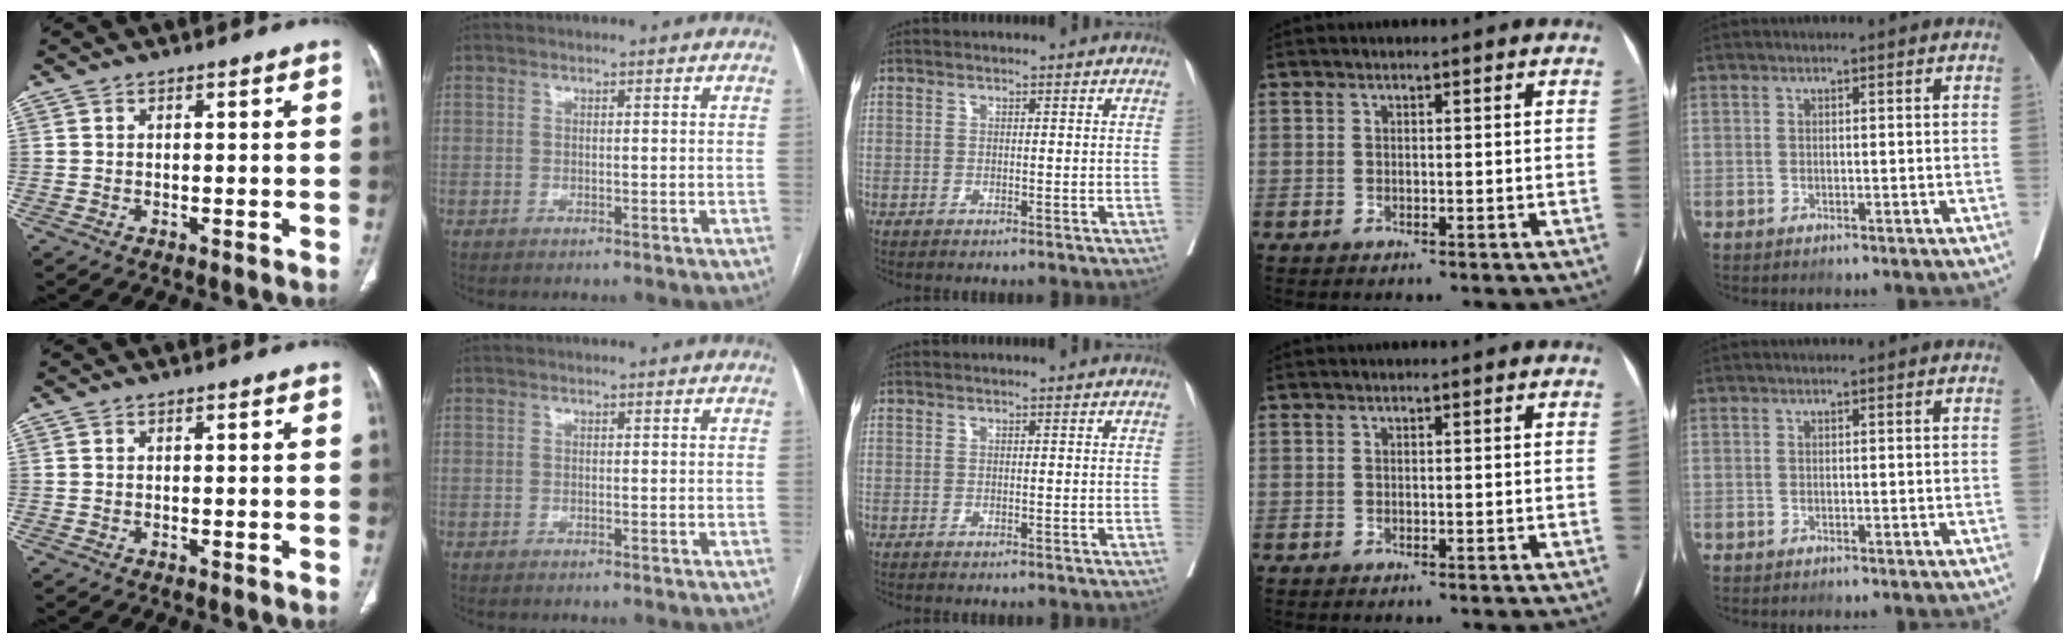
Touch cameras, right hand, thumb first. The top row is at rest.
{}